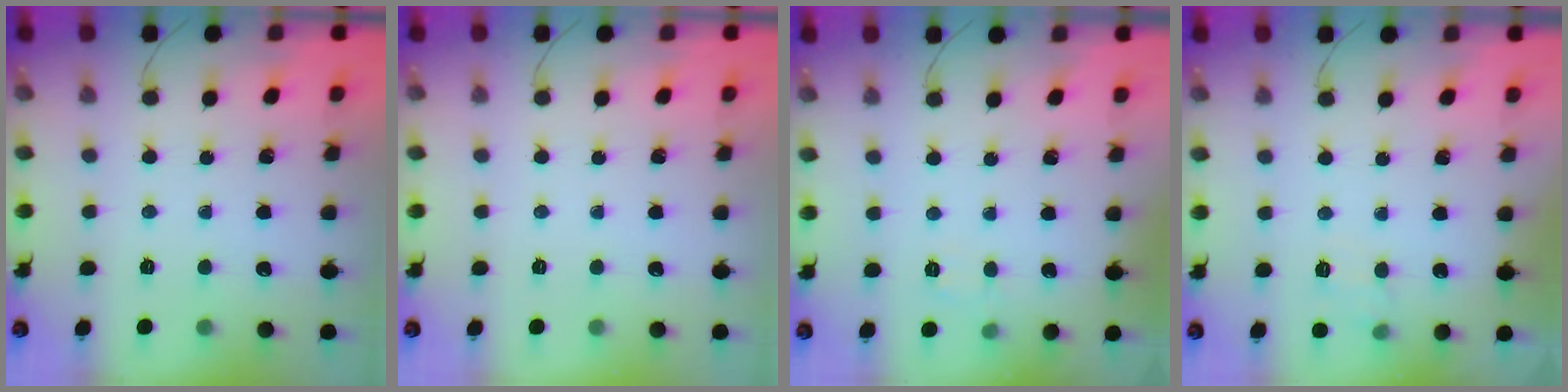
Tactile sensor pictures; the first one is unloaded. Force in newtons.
{"total": 0.0}
{"total": 2.9, "press": 2.5, "slide": 1.4}
{"total": 4.9, "press": 4.5, "slide": 1.7}